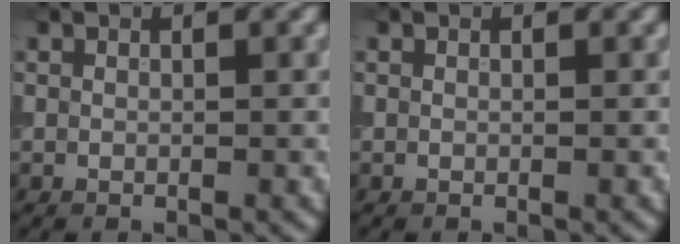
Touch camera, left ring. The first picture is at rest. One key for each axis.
{"total": 0.0}